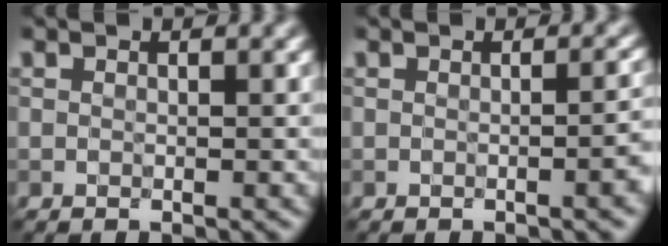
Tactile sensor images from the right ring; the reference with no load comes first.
{"total": 2.8, "force": [-0.5, 0.9, 2.6], "torque": [-0.013, 0.008, -0.006]}